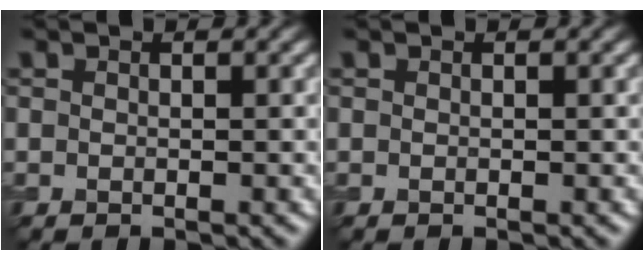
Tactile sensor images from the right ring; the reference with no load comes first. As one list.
[{"total": 0.0}]